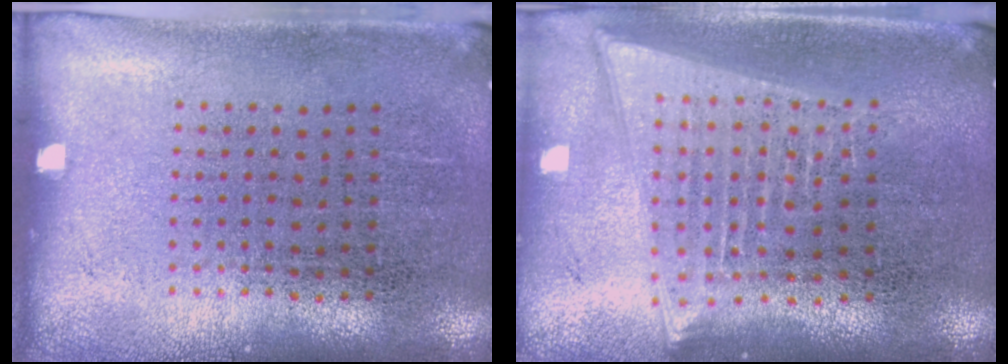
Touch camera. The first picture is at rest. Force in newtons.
{"total": 2.0, "press": 1.7, "slide": 1.0}